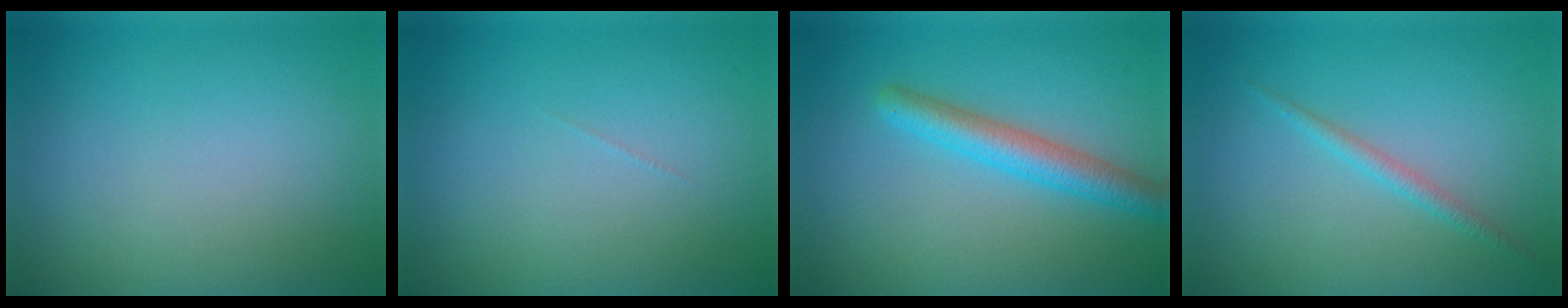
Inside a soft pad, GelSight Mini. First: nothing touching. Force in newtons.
{"total": 0.0}
{"total": 3.7, "press": 3.7, "slide": 0.1}
{"total": 1.3, "press": 1.3, "slide": 0.0}